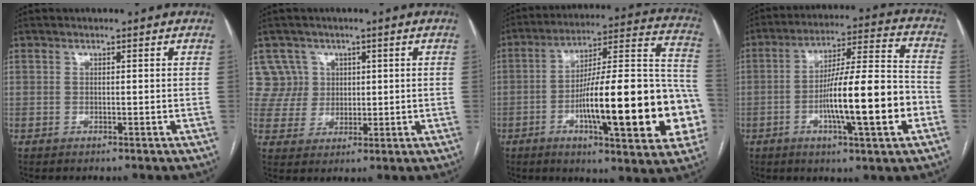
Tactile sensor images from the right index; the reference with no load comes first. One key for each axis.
{"total": 6.4, "fx": 2.5, "fy": 5.8, "fz": -0.5, "tx": 0.021, "ty": 0.018, "tz": 0.057}
{"total": 26.2, "fx": -6.4, "fy": 4.6, "fz": 25.0, "tx": -0.299, "ty": 0.020, "tz": -0.088}
{"total": 16.2, "fx": -4.5, "fy": 1.1, "fz": 15.6, "tx": -0.256, "ty": 0.007, "tz": -0.068}